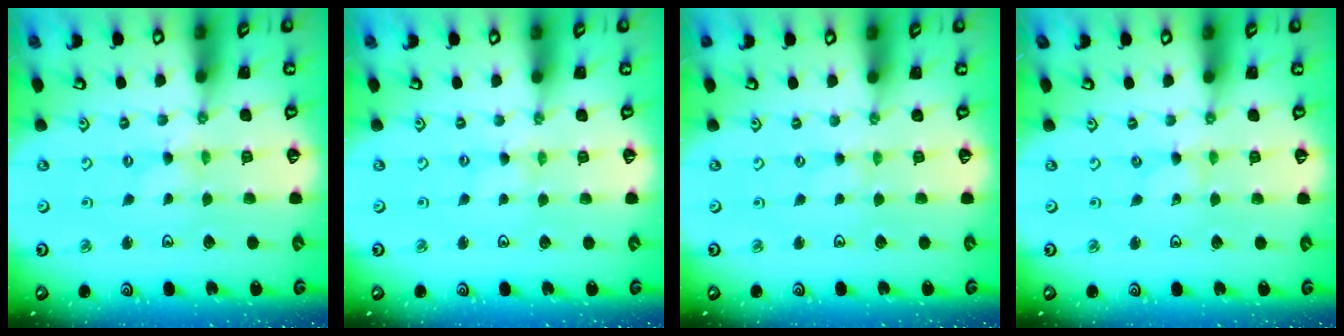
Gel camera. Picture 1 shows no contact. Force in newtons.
{"total": 0.0}
{"total": 0.8, "press": 0.8, "slide": 0.1}
{"total": 0.0}